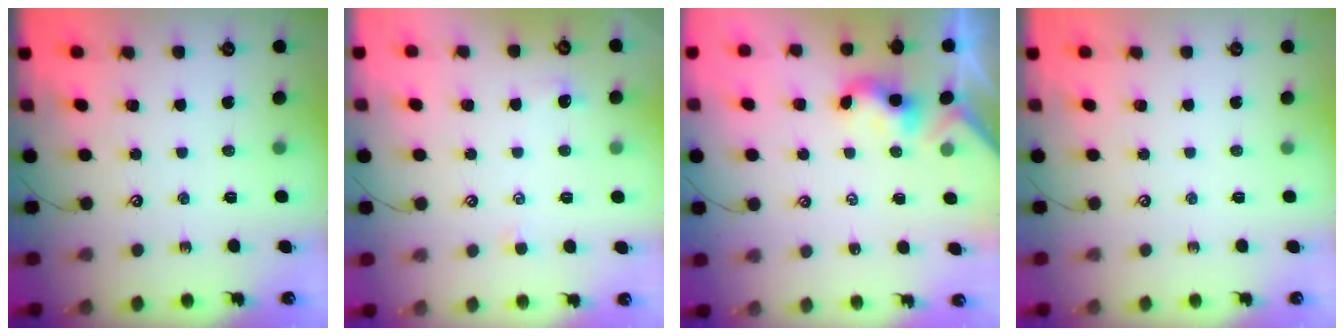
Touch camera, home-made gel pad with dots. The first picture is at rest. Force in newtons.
{"total": 0.8, "press": 0.7, "slide": 0.5}
{"total": 2.4, "press": 2.4, "slide": 0.2}
{"total": 0.0}